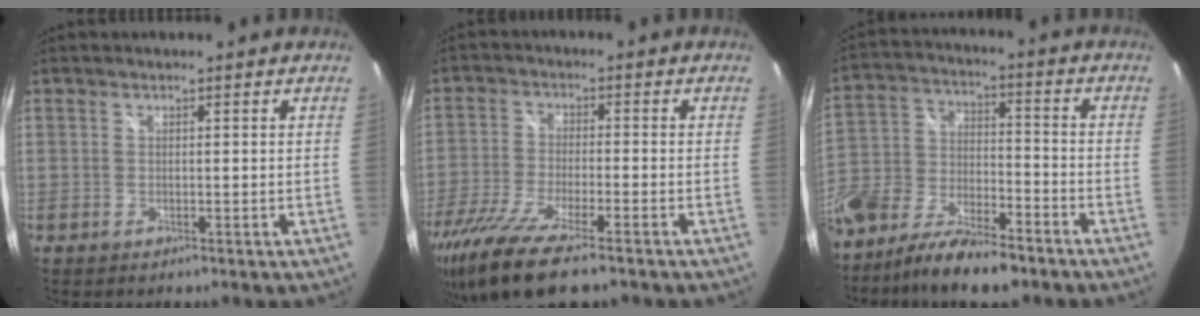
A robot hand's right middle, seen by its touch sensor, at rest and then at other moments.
{"total": 13.6, "force": [-10.0, 2.5, 8.9], "torque": [-0.197, -0.052, -0.188]}
{"total": 16.8, "force": [-9.2, 8.7, 11.0], "torque": [-0.250, -0.017, -0.168]}